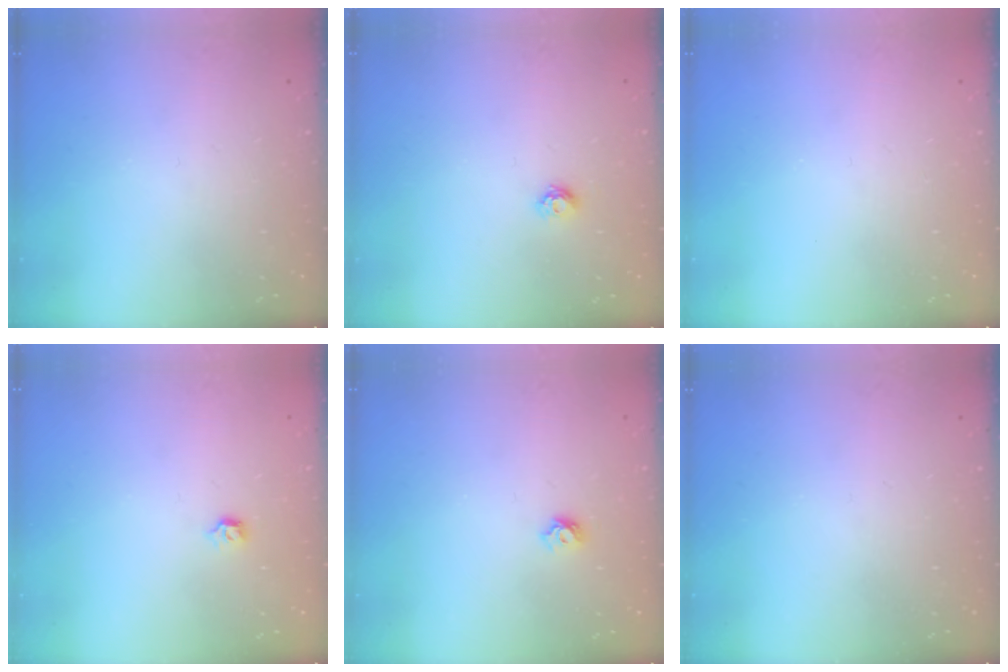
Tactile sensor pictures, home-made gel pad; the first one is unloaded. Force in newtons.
{"total": 4.6, "press": 4.5, "slide": 0.6}
{"total": 0.0}
{"total": 3.4, "press": 3.3, "slide": 0.7}
{"total": 5.5, "press": 5.5, "slide": 0.7}
{"total": 0.0}